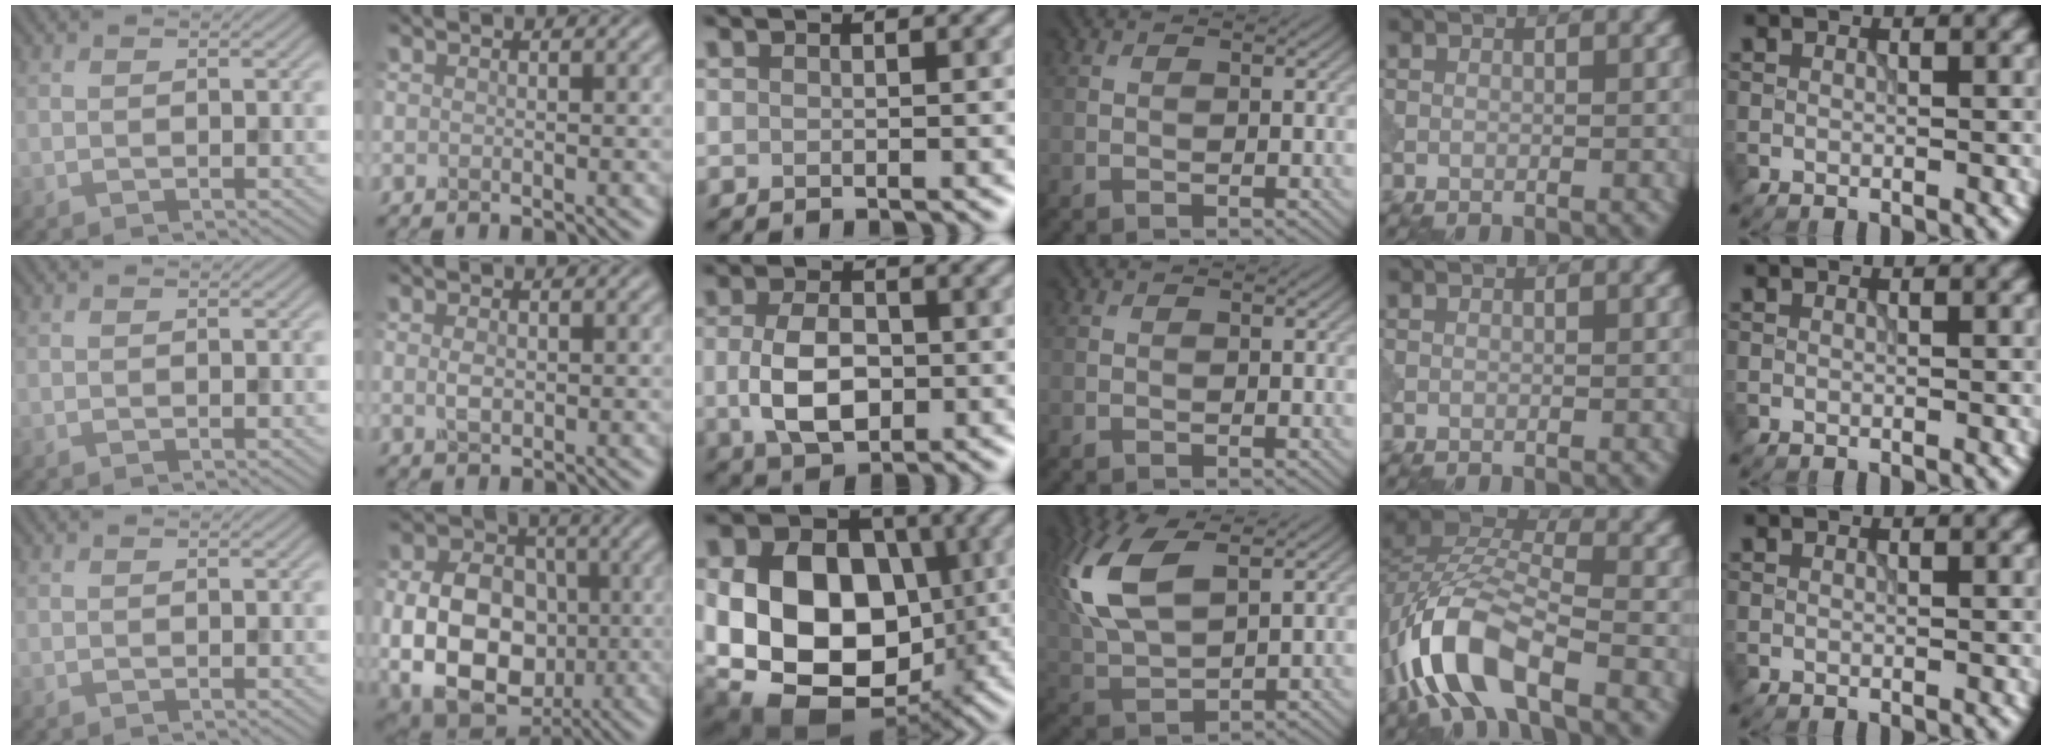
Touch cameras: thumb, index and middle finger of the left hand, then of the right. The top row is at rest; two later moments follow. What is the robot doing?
{"motion": "insert", "object": "peg toy"}